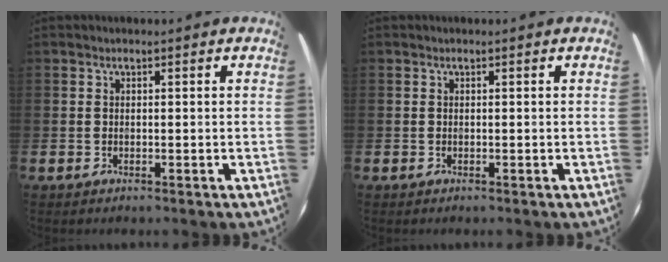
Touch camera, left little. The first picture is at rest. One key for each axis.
{"total": 0.0}